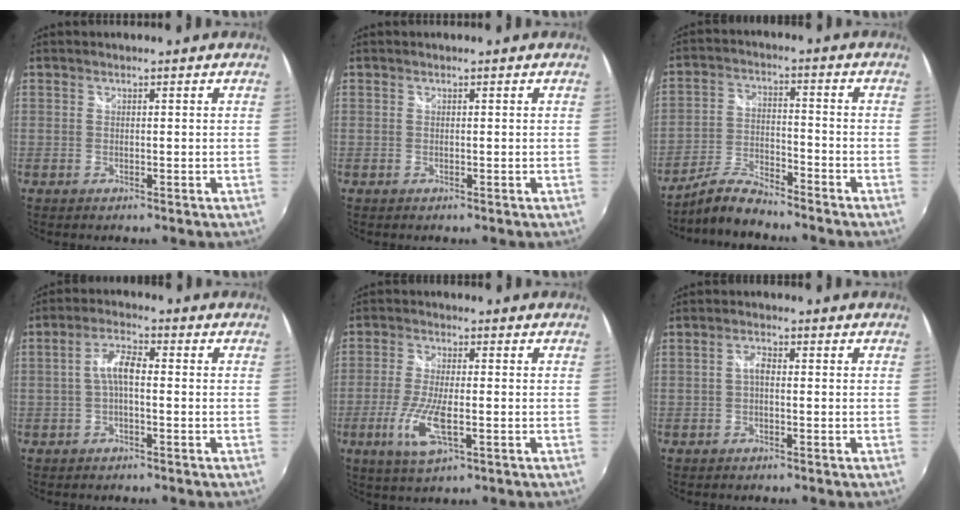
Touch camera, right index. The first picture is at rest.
{"total": 0.0}
{"total": 6.9, "force": [-6.5, 0.8, 2.3], "torque": [-0.057, 0.010, -0.128]}
{"total": 4.6, "force": [-0.8, 1.7, 4.2], "torque": [-0.085, 0.015, -0.016]}
{"total": 9.0, "force": [-3.0, 2.6, 8.0], "torque": [-0.173, -0.016, -0.057]}
{"total": 1.9, "force": [-0.4, 0.9, 1.6], "torque": [-0.033, 0.007, -0.009]}